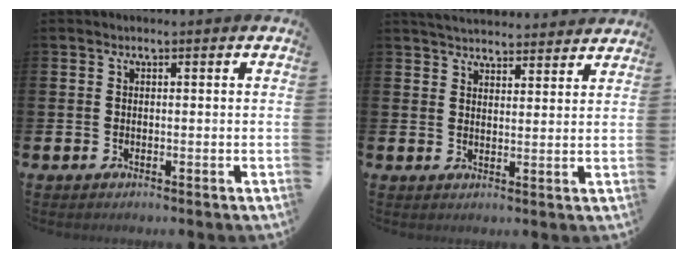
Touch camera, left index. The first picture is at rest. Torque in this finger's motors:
{"motor_torque": [1.02, -1.12, 0.12, 0.05]}